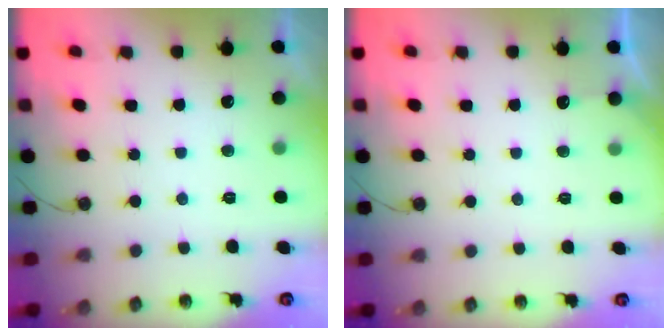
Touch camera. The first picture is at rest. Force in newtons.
{"total": 2.3, "press": 2.3, "slide": 0.3}